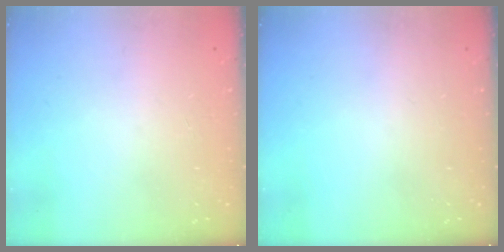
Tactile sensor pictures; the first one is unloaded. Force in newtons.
{"total": 0.0}